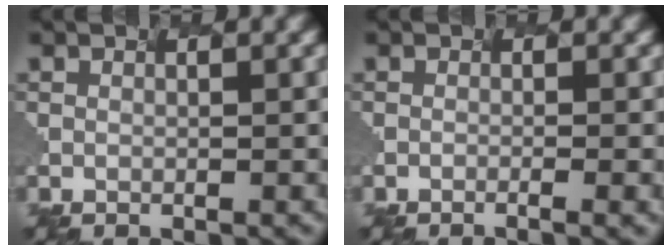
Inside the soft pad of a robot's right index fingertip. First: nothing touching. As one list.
[{"total": 1.8, "force": [-1.0, 0.2, 1.5], "torque": [-0.017, -0.004, -0.003]}]